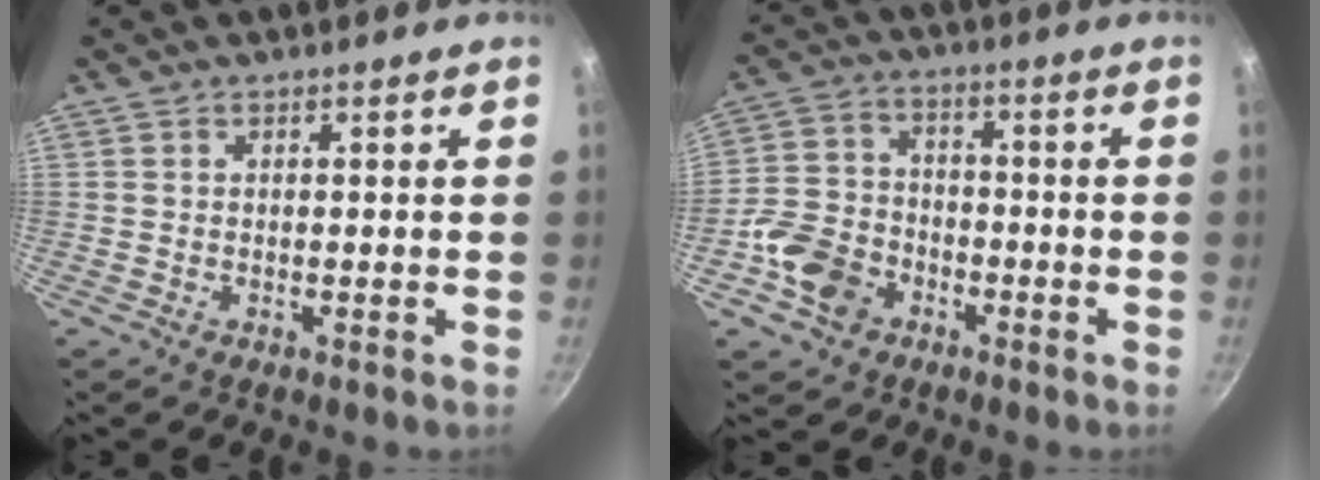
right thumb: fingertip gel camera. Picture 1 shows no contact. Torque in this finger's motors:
{"motor_torque": [0.49, 0.23, 0.75, -0.36, 0.08]}